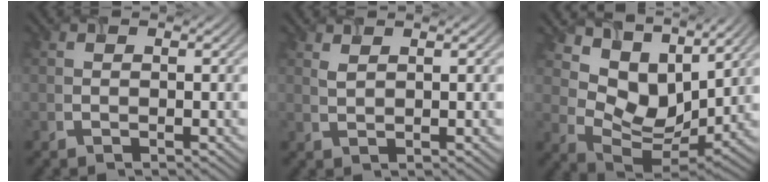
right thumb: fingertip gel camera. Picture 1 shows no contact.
{"total": 1.3, "force": [1.0, 0.3, 0.7], "torque": [-0.022, 0.001, 0.023]}
{"total": 10.3, "force": [5.9, 6.3, 5.5], "torque": [-0.123, -0.007, 0.110]}